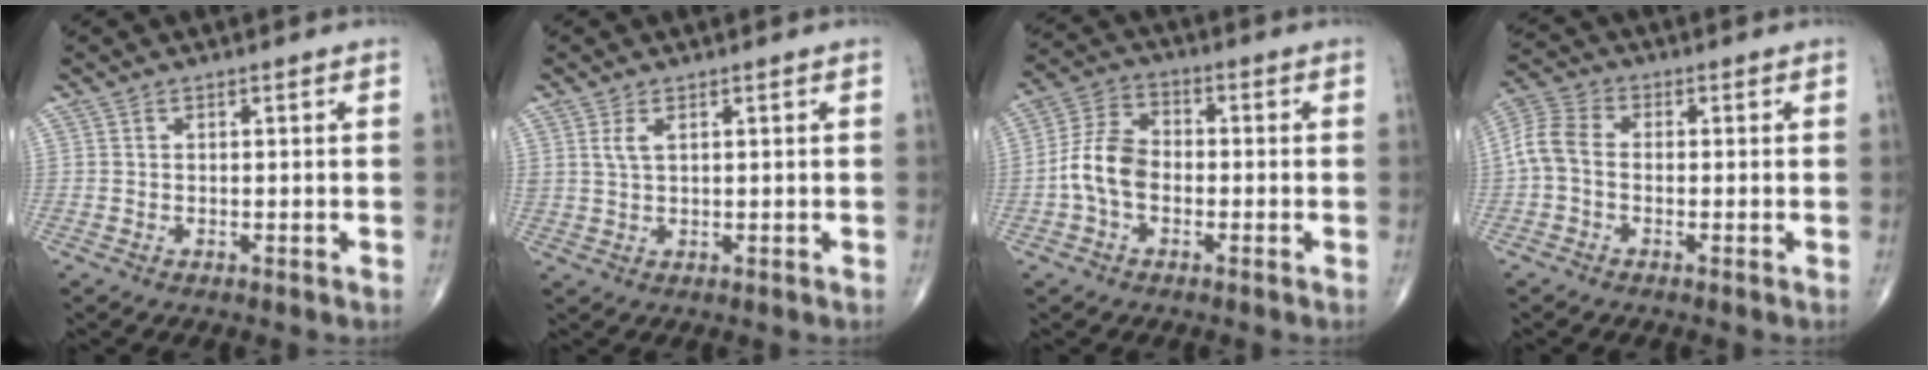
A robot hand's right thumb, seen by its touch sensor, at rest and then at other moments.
{"total": 2.2, "force": [1.0, 1.0, 1.7], "torque": [-0.038, 0.001, 0.026]}
{"total": 8.4, "force": [-1.8, 5.6, 6.0], "torque": [-0.115, 0.028, -0.046]}
{"total": 6.4, "force": [-0.7, 4.3, 4.6], "torque": [-0.094, 0.018, -0.030]}